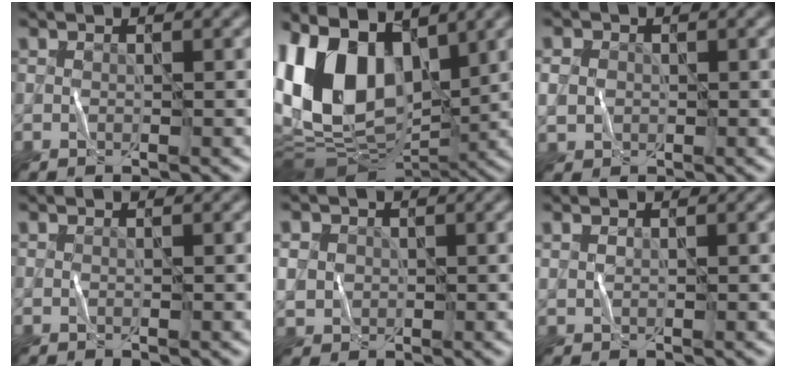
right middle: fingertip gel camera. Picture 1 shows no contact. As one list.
[{"total": 14.0, "force": [3.1, 9.1, 10.2], "torque": [-0.217, 0.020, 0.037]}, {"total": 2.0, "force": [-0.2, 1.9, 0.6], "torque": [-0.021, -0.002, 0.001]}, {"total": 0.0}, {"total": 3.2, "force": [0.4, 3.0, 0.9], "torque": [-0.031, 0.005, 0.007]}, {"total": 0.0}]